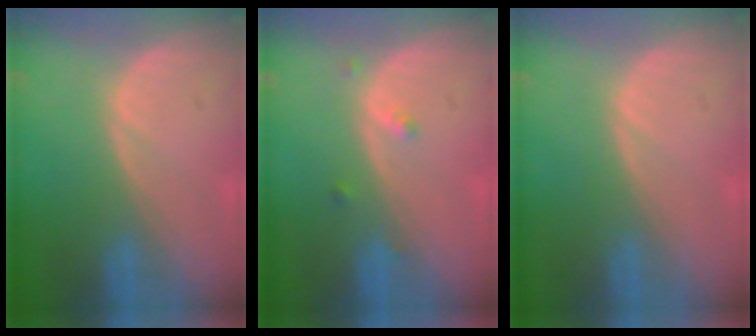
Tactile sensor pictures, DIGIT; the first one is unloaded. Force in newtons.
{"total": 1.6, "press": 1.3, "slide": 0.8}
{"total": 0.0}